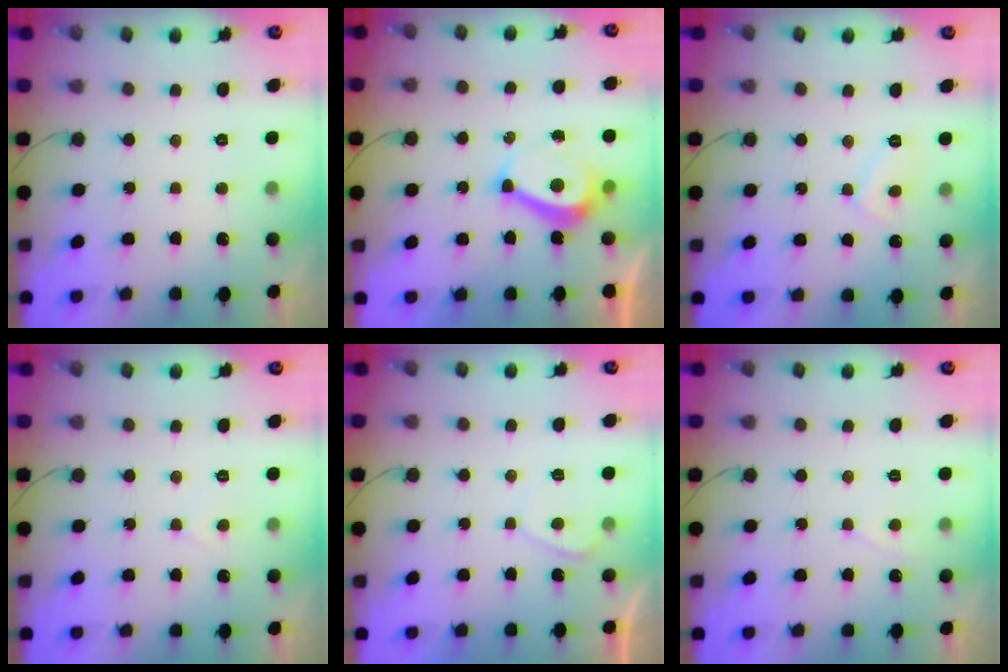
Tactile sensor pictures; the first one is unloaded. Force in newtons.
{"total": 7.1, "press": 7.1, "slide": 0.8}
{"total": 4.9, "press": 4.9, "slide": 0.1}
{"total": 2.3, "press": 2.3, "slide": 0.2}
{"total": 0.6, "press": 0.4, "slide": 0.5}
{"total": 2.4, "press": 2.4, "slide": 0.3}